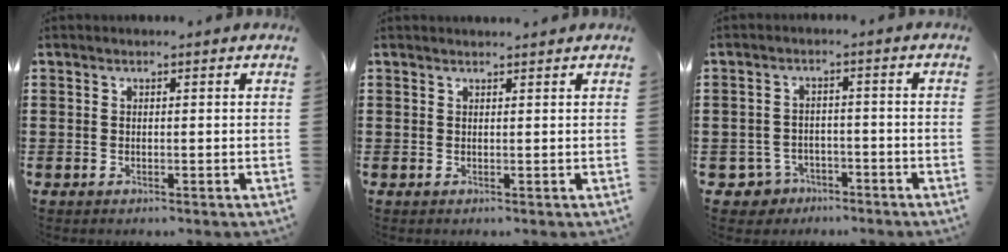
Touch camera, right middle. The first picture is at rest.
{"total": 1.0, "force": [1.0, -0.1, 0.1], "torque": [-0.002, -0.003, 0.020]}
{"total": 3.2, "force": [-2.6, 1.7, 0.4], "torque": [-0.031, -0.001, -0.062]}